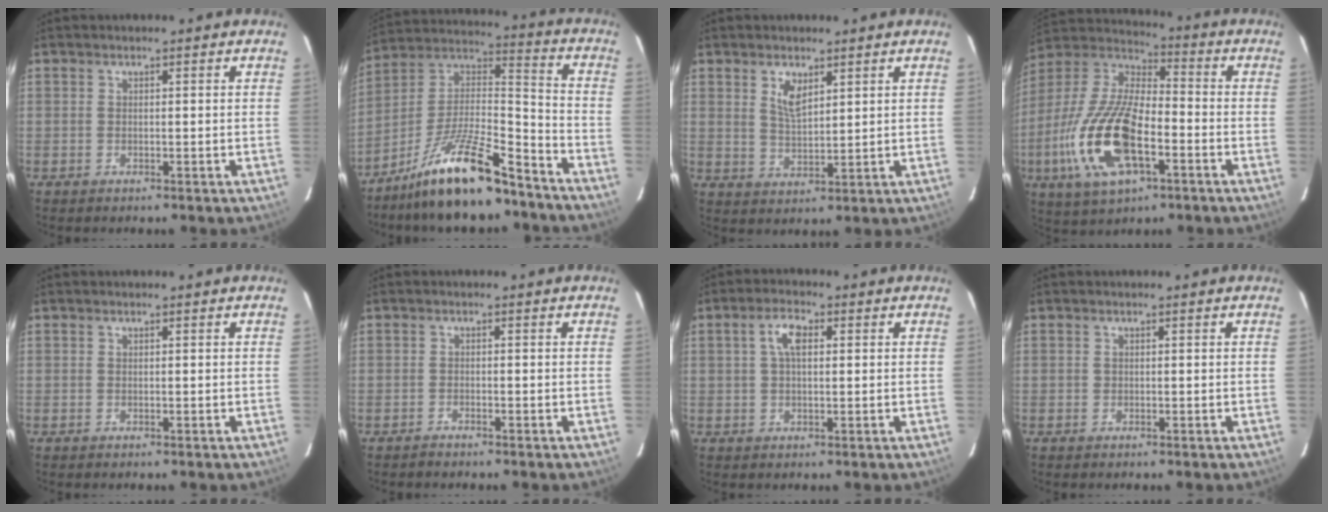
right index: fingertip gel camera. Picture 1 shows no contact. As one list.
[{"total": 18.3, "force": [-13.2, 4.7, 11.7], "torque": [-0.227, 0.009, -0.233]}, {"total": 4.1, "force": [2.4, 1.5, 2.9], "torque": [-0.053, -0.003, 0.047]}, {"total": 20.6, "force": [-6.8, 8.9, 17.3], "torque": [-0.373, -0.019, -0.130]}, {"total": 0.0}, {"total": 1.1, "force": [-1.0, 0.0, 0.2], "torque": [-0.014, -0.001, -0.020]}, {"total": 3.6, "force": [0.9, 1.4, 3.2], "torque": [-0.063, 0.011, 0.016]}, {"total": 0.0}]